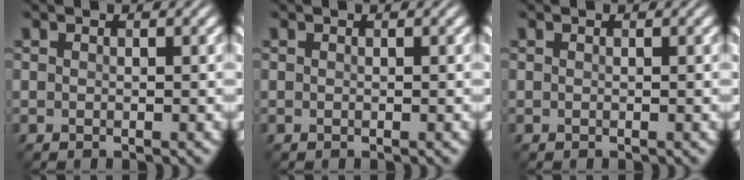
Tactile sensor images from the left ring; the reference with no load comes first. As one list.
[{"total": 0.0}, {"total": 0.0}]